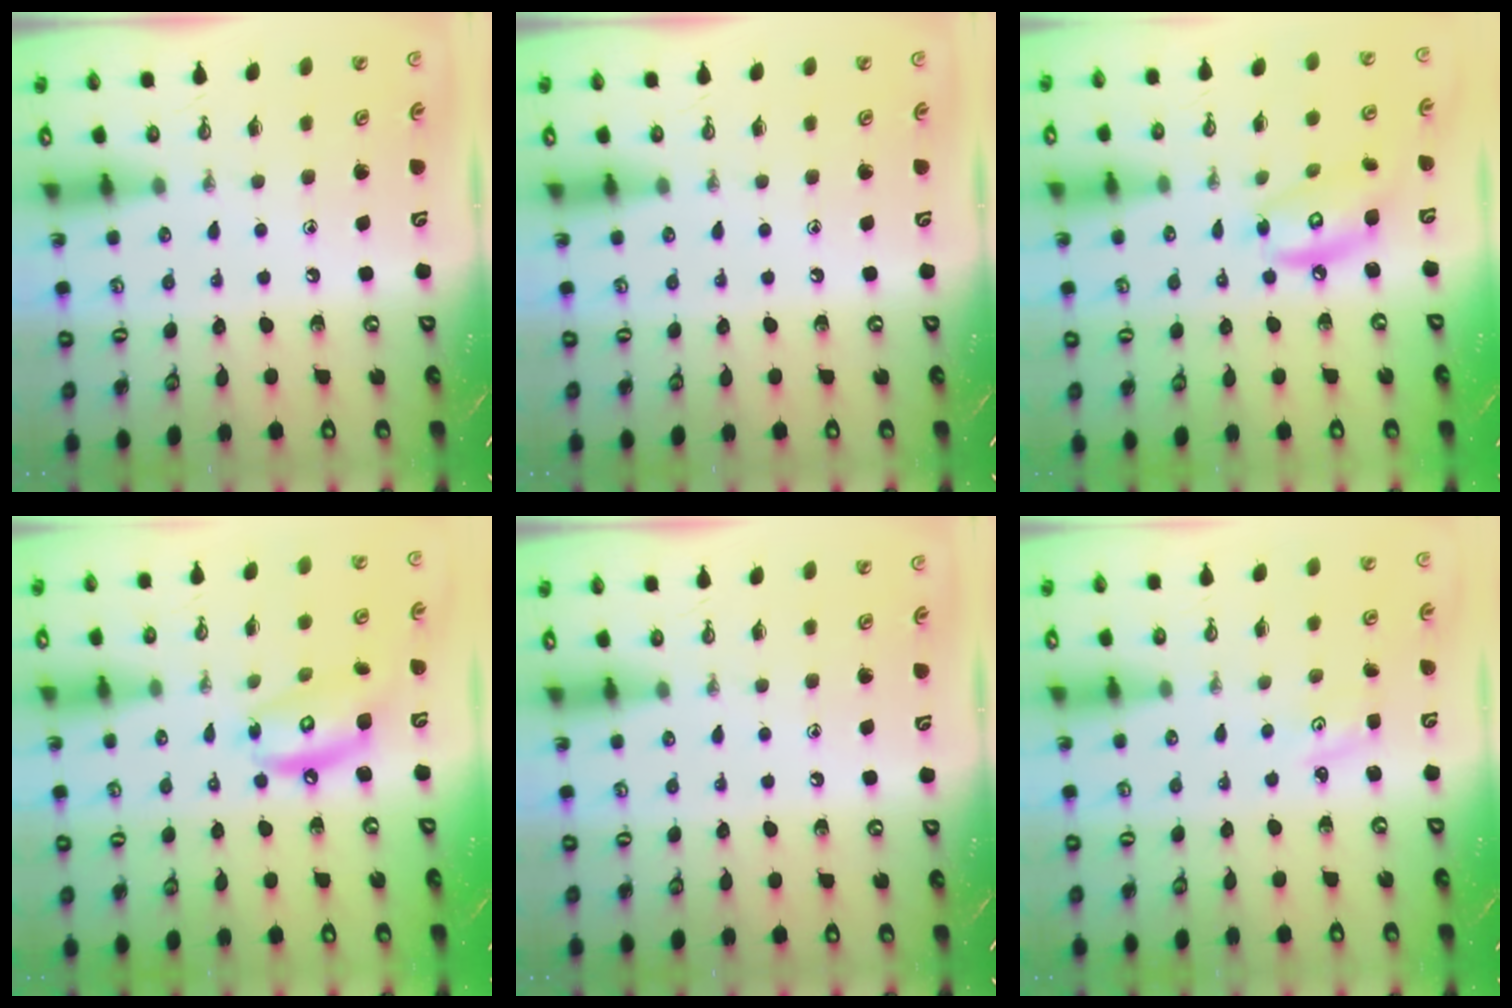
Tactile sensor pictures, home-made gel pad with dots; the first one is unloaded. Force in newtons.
{"total": 0.0}
{"total": 10.8, "press": 10.8, "slide": 0.9}
{"total": 11.2, "press": 11.1, "slide": 1.2}
{"total": 0.0}
{"total": 1.3, "press": 1.2, "slide": 0.2}